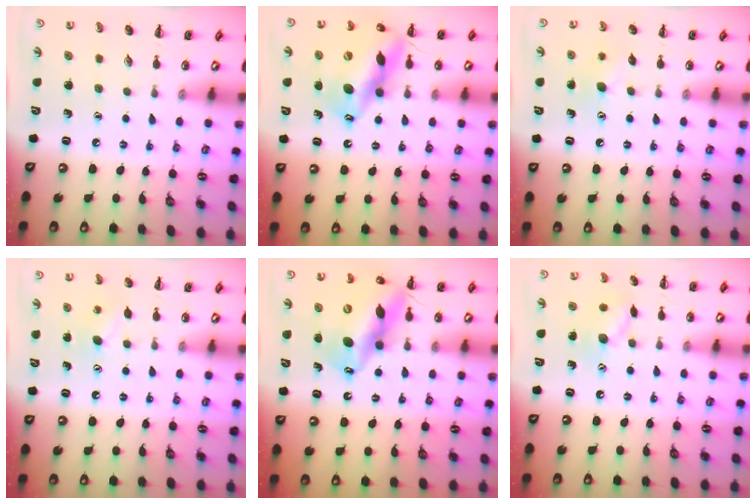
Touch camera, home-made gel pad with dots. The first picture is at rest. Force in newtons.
{"total": 16.5, "press": 16.2, "slide": 3.5}
{"total": 7.5, "press": 7.3, "slide": 1.6}
{"total": 5.1, "press": 5.0, "slide": 0.9}
{"total": 16.0, "press": 15.3, "slide": 4.7}
{"total": 8.8, "press": 8.8, "slide": 0.4}